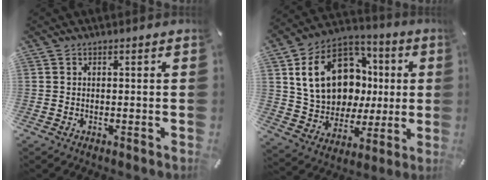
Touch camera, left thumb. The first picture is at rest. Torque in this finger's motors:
{"motor_torque": [2.51, 2.50, 1.71, -1.06, 0.34]}